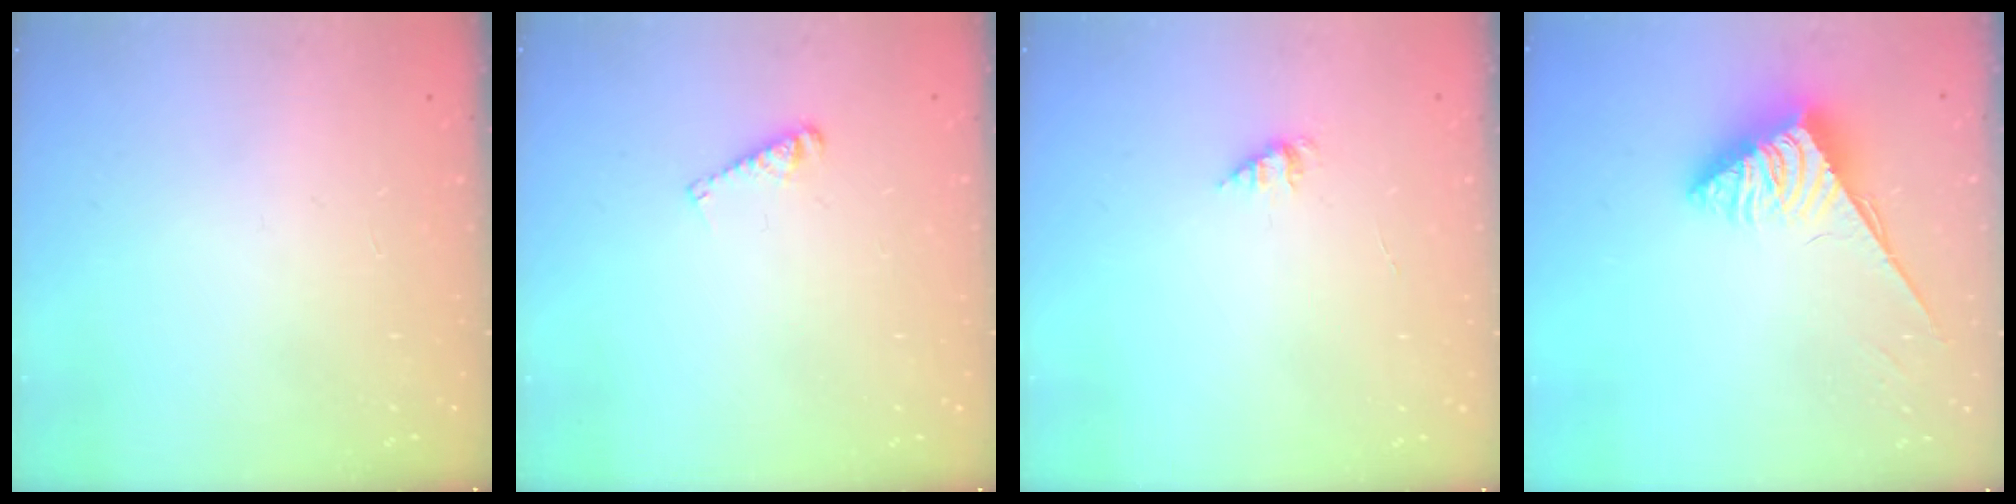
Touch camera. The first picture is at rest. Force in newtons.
{"total": 4.5, "press": 4.5, "slide": 0.2}
{"total": 1.7, "press": 1.7, "slide": 0.2}
{"total": 3.6, "press": 3.6, "slide": 0.6}